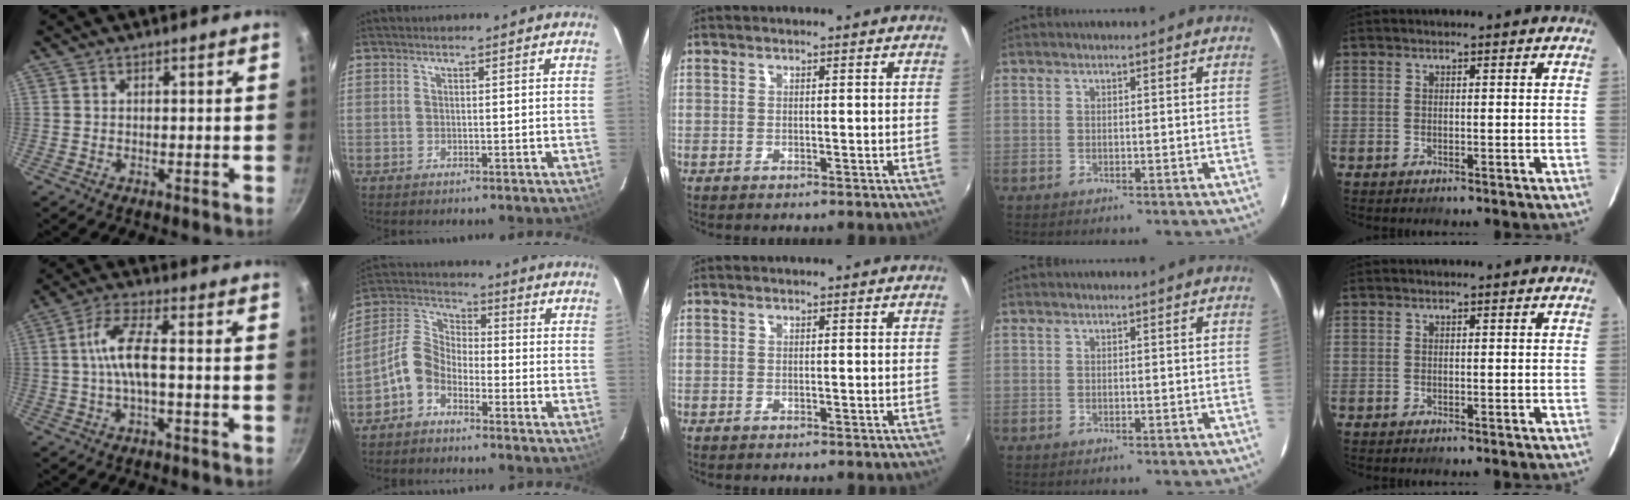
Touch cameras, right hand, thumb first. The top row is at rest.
{"thumb": {"total": 7.6, "force": [-0.5, 2.3, 7.3], "torque": [-0.152, 0.021, -0.018]}, "index": {"total": 7.0, "force": [-4.3, 4.2, 3.6], "torque": [-0.077, 0.022, -0.094]}}